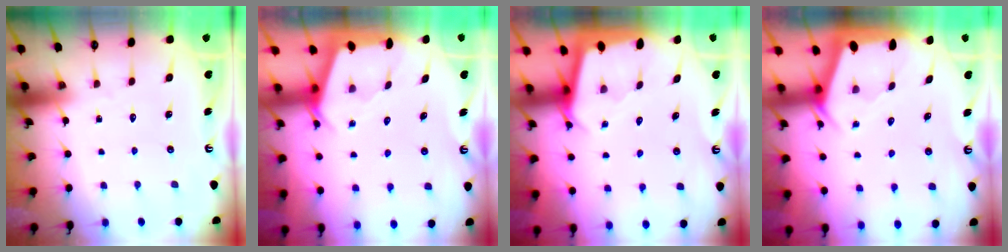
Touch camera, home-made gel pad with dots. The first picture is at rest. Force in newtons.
{"total": 2.4, "press": 2.4, "slide": 0.2}
{"total": 2.4, "press": 2.4, "slide": 0.1}
{"total": 2.1, "press": 2.0, "slide": 0.3}